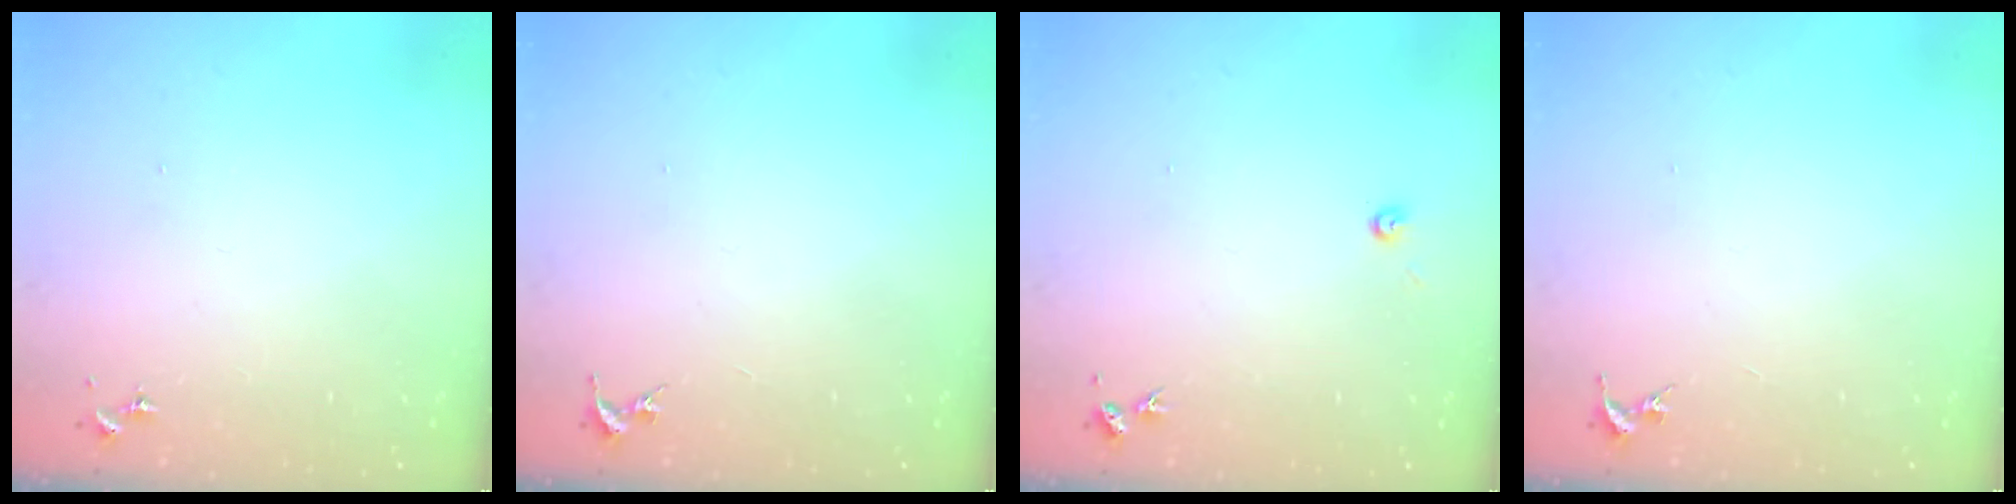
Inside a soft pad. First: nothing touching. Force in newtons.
{"total": 0.0}
{"total": 2.7, "press": 2.7, "slide": 0.2}
{"total": 0.0}